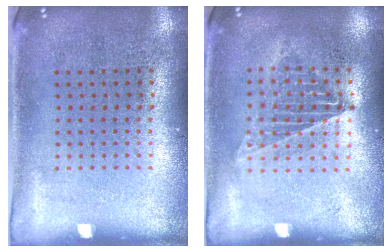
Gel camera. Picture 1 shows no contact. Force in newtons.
{"total": 1.0, "press": 1.0, "slide": 0.2}